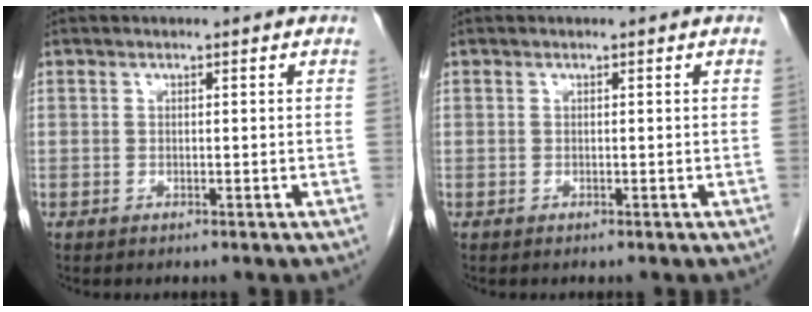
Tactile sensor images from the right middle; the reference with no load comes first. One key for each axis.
{"total": 0.0}